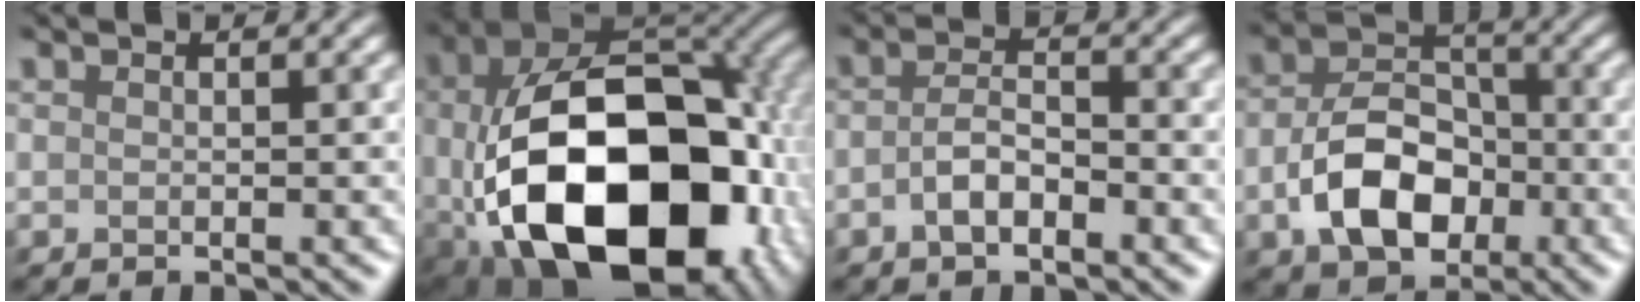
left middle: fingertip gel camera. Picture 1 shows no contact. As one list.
[{"total": 19.4, "force": [-3.1, 12.7, 14.3], "torque": [-0.287, -0.051, -0.018]}, {"total": 2.4, "force": [-1.2, 0.9, 1.9], "torque": [-0.043, 0.006, -0.026]}, {"total": 6.9, "force": [-2.3, 4.6, 4.5], "torque": [-0.086, 0.005, -0.043]}]